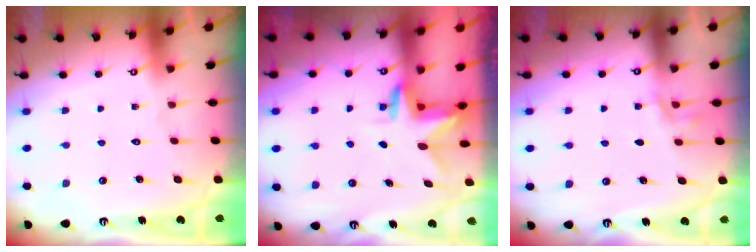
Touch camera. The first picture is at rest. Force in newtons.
{"total": 3.0, "press": 3.0, "slide": 0.2}
{"total": 3.3, "press": 2.9, "slide": 1.7}